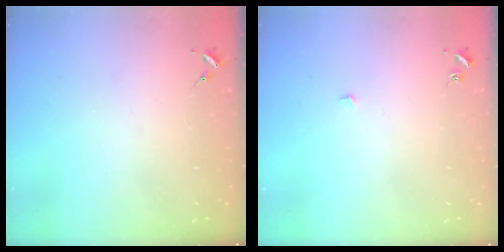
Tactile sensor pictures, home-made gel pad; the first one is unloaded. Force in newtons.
{"total": 2.1, "press": 2.1, "slide": 0.1}